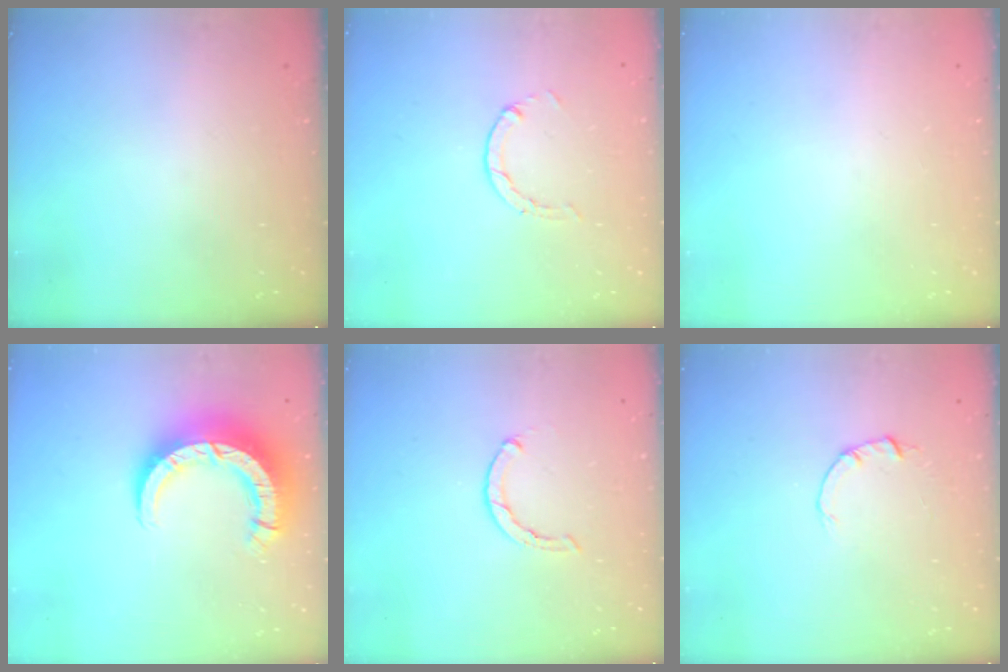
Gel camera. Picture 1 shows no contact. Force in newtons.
{"total": 0.6, "press": 0.6, "slide": 0.2}
{"total": 0.0}
{"total": 12.5, "press": 12.4, "slide": 1.3}
{"total": 0.7, "press": 0.6, "slide": 0.2}
{"total": 2.0, "press": 2.0, "slide": 0.3}